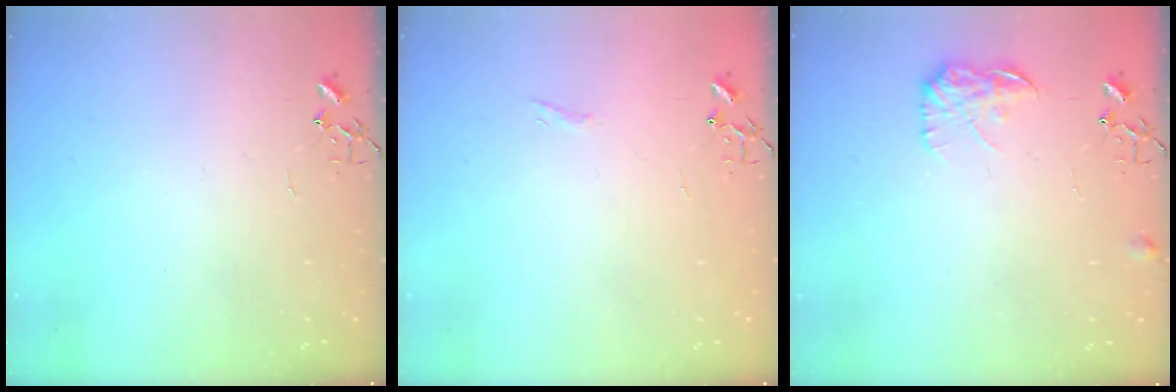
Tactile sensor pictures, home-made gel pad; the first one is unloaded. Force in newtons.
{"total": 3.4, "press": 3.4, "slide": 0.3}
{"total": 9.2, "press": 9.2, "slide": 0.4}